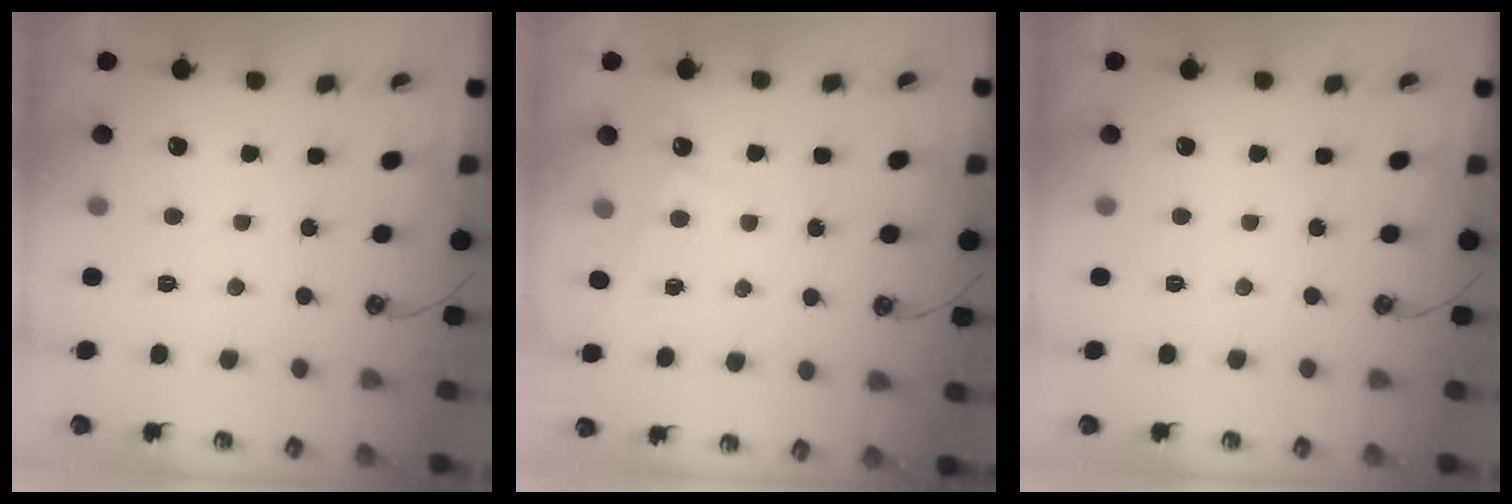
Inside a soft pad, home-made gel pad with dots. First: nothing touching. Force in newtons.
{"total": 1.8, "press": 1.8, "slide": 0.3}
{"total": 0.0}